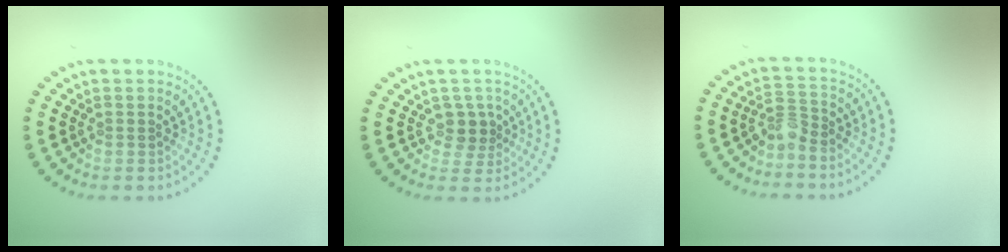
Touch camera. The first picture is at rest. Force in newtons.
{"total": 2.1, "press": 1.6, "slide": 1.2}
{"total": 2.0, "press": 1.5, "slide": 1.4}